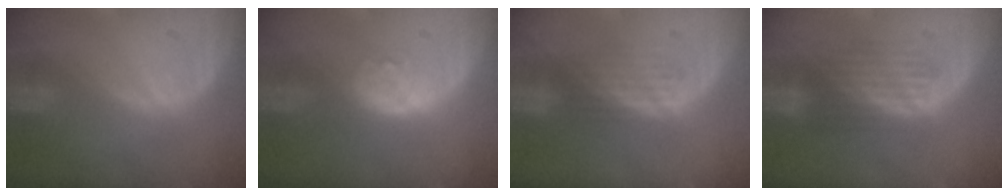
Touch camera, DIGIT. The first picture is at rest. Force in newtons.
{"total": 3.3, "press": 3.3, "slide": 0.1}
{"total": 3.8, "press": 3.2, "slide": 2.0}
{"total": 5.2, "press": 5.1, "slide": 0.3}